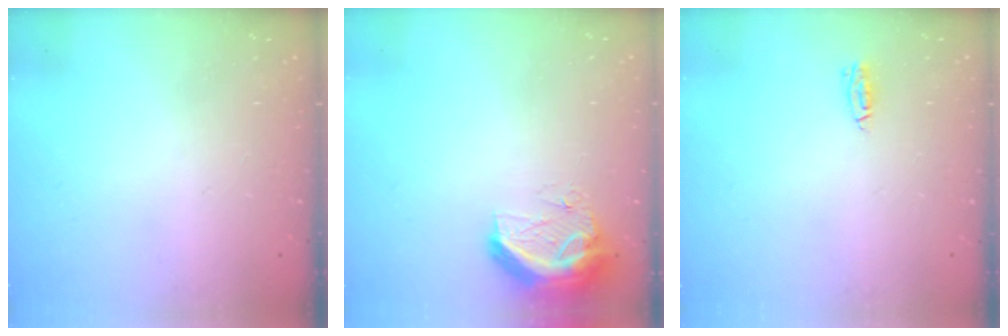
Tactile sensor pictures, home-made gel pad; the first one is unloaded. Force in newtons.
{"total": 10.5, "press": 10.5, "slide": 0.7}
{"total": 4.1, "press": 3.6, "slide": 2.0}